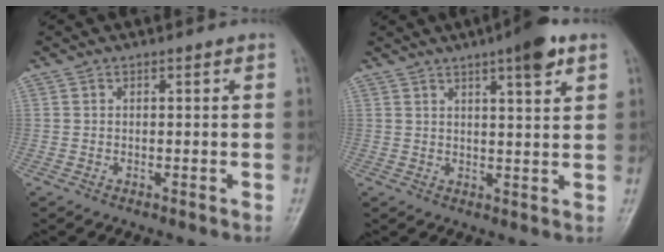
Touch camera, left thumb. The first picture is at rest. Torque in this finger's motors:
{"motor_torque": [1.20, 0.71, 1.23, -0.53, 0.02]}